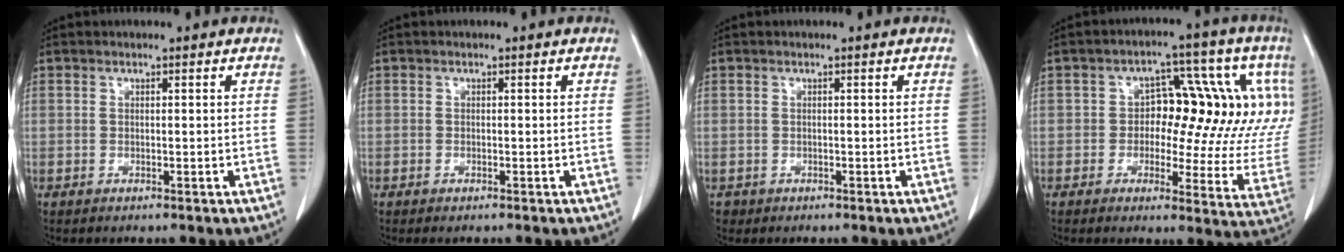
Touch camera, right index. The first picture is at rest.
{"total": 0.5, "force": [-0.4, 0.1, 0.3], "torque": [-0.006, -0.002, -0.003]}
{"total": 1.0, "force": [-0.5, 0.8, -0.2], "torque": [-0.008, 0.003, -0.007]}
{"total": 16.2, "force": [3.1, 8.0, 13.7], "torque": [-0.145, 0.030, 0.034]}